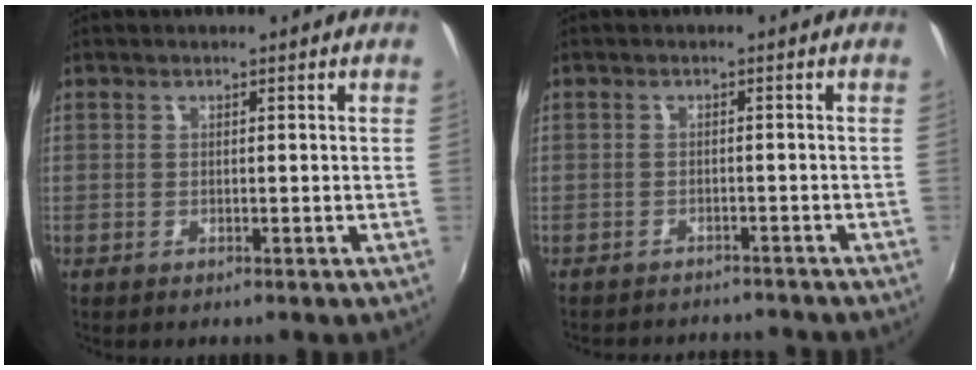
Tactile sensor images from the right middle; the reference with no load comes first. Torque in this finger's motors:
{"motor_torque": [0.10, -0.19, -0.14, -0.13]}